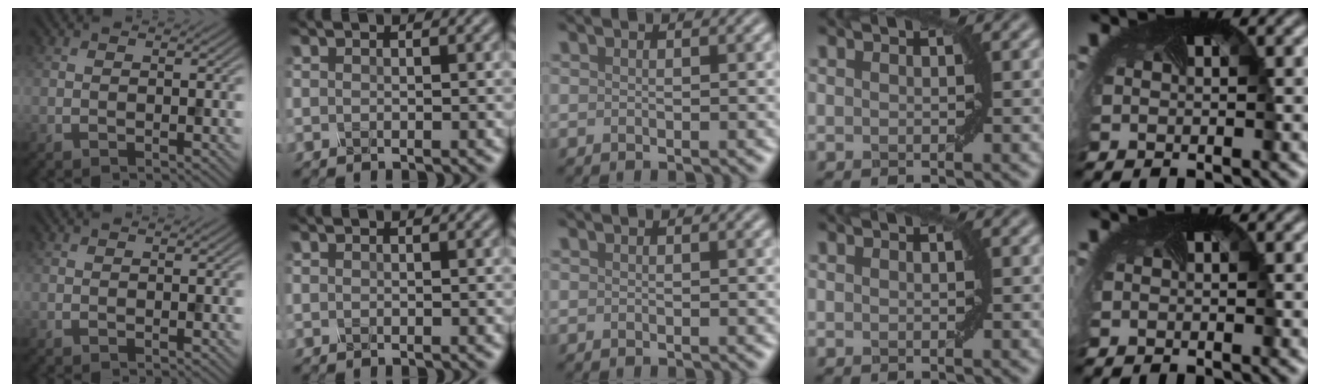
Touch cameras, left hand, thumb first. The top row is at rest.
{}